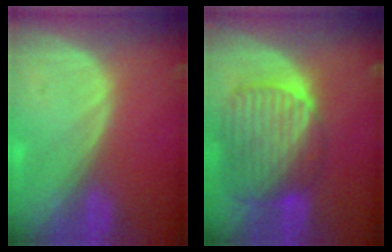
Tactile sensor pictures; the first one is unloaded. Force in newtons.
{"total": 10.7, "press": 9.2, "slide": 5.4}